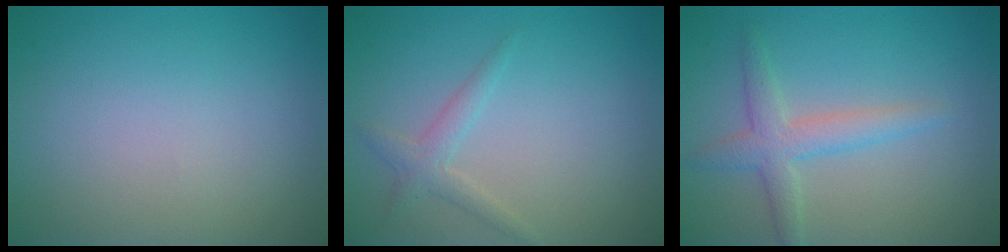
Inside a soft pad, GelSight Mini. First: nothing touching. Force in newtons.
{"total": 1.7, "press": 1.7, "slide": 0.0}
{"total": 3.0, "press": 3.0, "slide": 0.1}